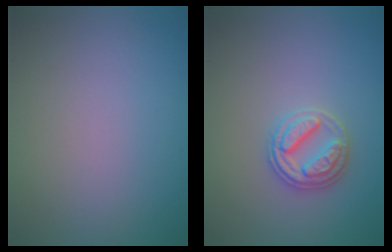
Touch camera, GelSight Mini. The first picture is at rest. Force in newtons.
{"total": 2.8, "press": 2.8, "slide": 0.5}